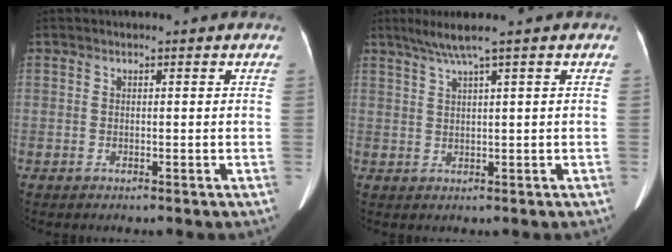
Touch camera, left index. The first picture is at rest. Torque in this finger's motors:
{"motor_torque": [-0.02, -0.38, 0.07, 0.00]}